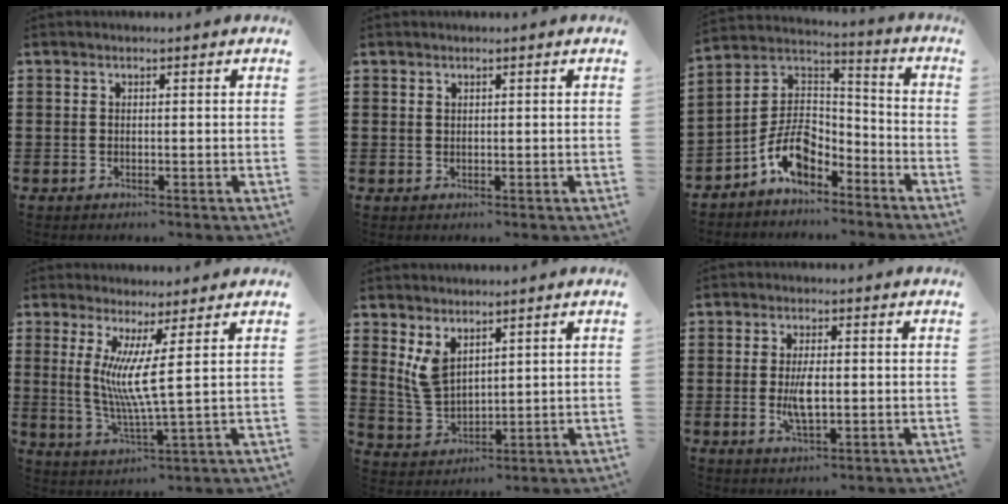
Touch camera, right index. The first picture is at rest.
{"total": 0.6, "force": [0.5, 0.3, 0.1], "torque": [-0.003, 0.001, 0.010]}
{"total": 8.7, "force": [-5.2, 4.9, 5.0], "torque": [-0.122, 0.000, -0.105]}
{"total": 6.8, "force": [2.3, -0.5, 6.4], "torque": [-0.129, -0.015, 0.039]}
{"total": 5.1, "force": [2.8, 2.6, 3.4], "torque": [-0.089, -0.006, 0.049]}
{"total": 5.0, "force": [-0.4, 1.8, 4.6], "torque": [-0.098, -0.006, -0.010]}